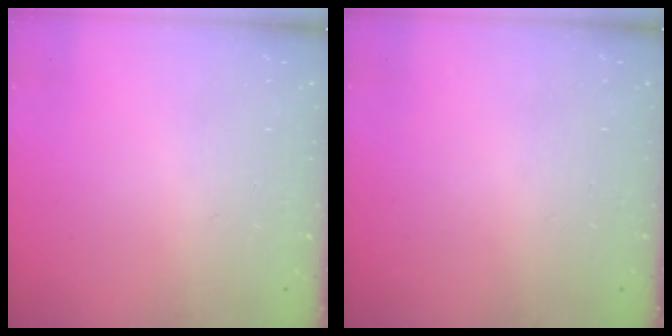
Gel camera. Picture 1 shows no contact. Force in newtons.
{"total": 0.0}